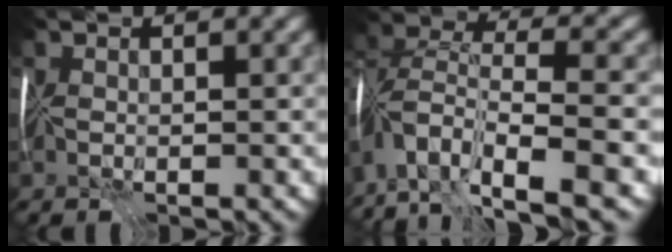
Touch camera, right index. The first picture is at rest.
{"total": 11.3, "force": [-8.2, 3.8, 6.8], "torque": [-0.148, -0.001, -0.131]}